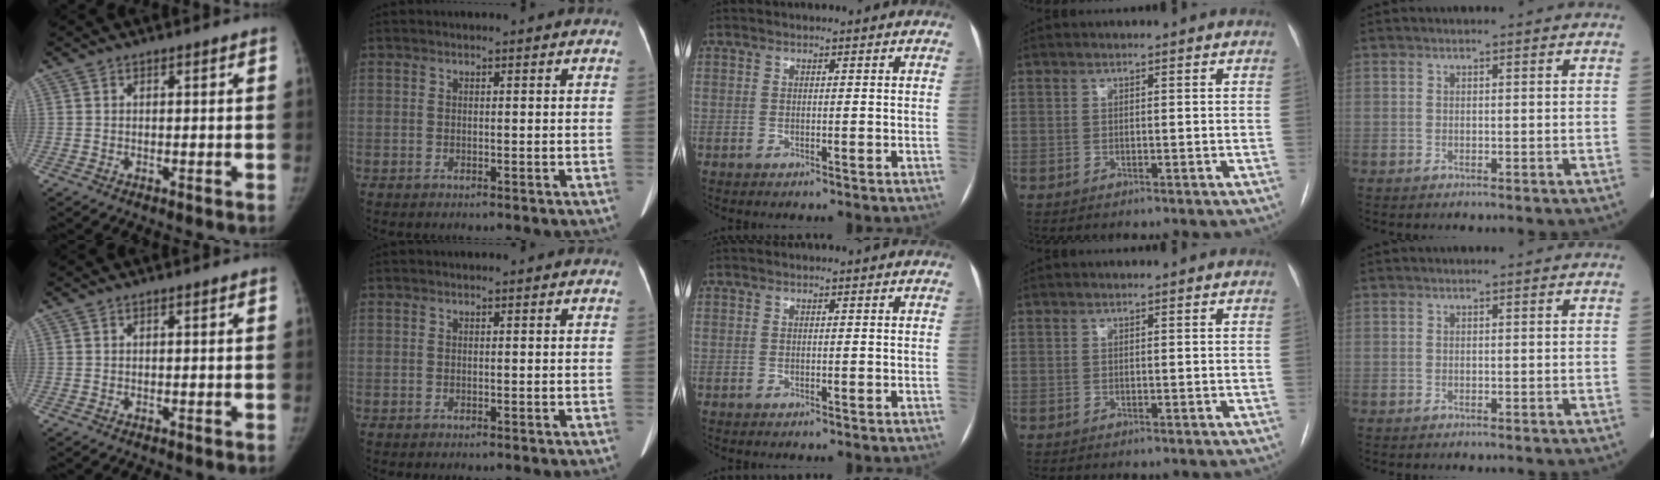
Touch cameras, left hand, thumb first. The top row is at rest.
{}